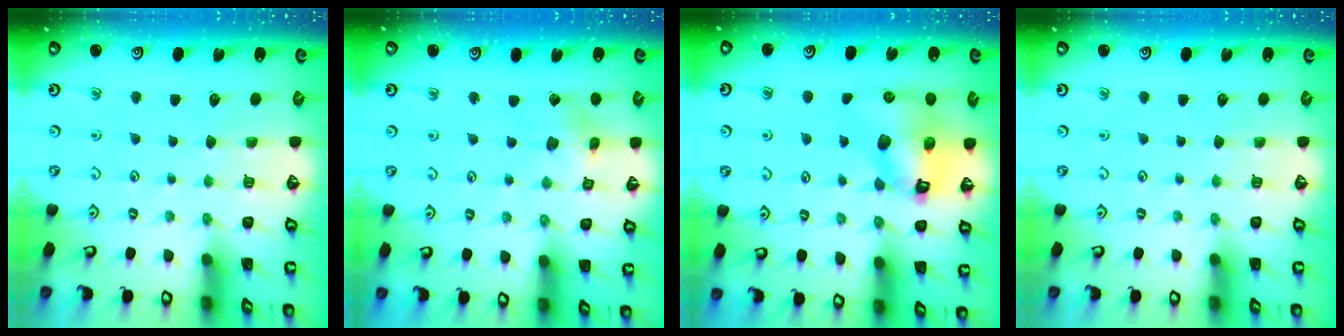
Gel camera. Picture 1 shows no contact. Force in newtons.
{"total": 4.4, "press": 4.4, "slide": 0.6}
{"total": 12.9, "press": 12.8, "slide": 1.5}
{"total": 0.0}